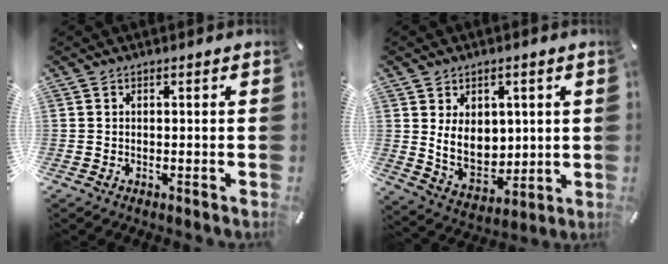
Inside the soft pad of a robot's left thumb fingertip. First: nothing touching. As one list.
[{"total": 9.7, "force": [2.5, 7.7, 5.2], "torque": [-0.103, -0.017, 0.047]}]